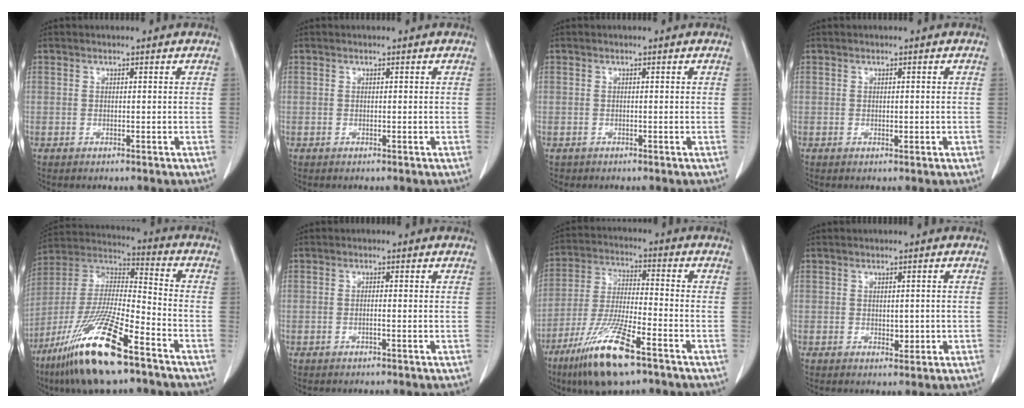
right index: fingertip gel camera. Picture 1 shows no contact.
{"total": 0.0}
{"total": 0.5, "force": [-0.3, 0.4, -0.1], "torque": [-0.003, 0.004, -0.006]}
{"total": 0.9, "force": [-0.1, 0.5, 0.7], "torque": [-0.011, -0.001, 0.001]}
{"total": 20.2, "force": [-12.2, 2.7, 15.9], "torque": [-0.342, -0.043, -0.228]}
{"total": 0.7, "force": [-0.3, 0.0, 0.7], "torque": [-0.013, 0.001, -0.004]}
{"total": 13.3, "force": [-8.1, 1.8, 10.4], "torque": [-0.211, -0.031, -0.146]}
{"total": 1.9, "force": [-0.2, 1.1, 1.5], "torque": [-0.019, -0.002, 0.003]}